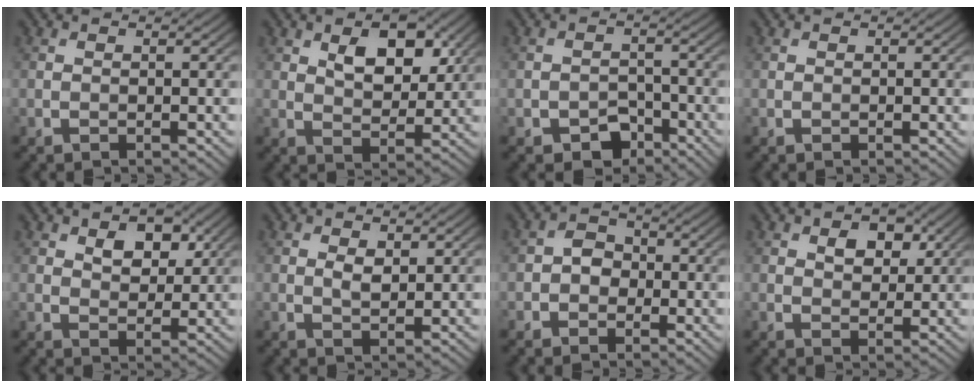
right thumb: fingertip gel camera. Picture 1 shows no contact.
{"total": 6.7, "force": [2.8, 3.6, 4.9], "torque": [-0.082, -0.005, 0.044]}
{"total": 3.9, "force": [-2.6, 2.4, 1.7], "torque": [-0.026, -0.002, -0.047]}
{"total": 0.0}
{"total": 4.5, "force": [2.1, 2.7, 2.9], "torque": [-0.049, -0.004, 0.033]}
{"total": 2.1, "force": [0.7, 1.0, 1.7], "torque": [-0.035, -0.005, 0.014]}
{"total": 2.8, "force": [-0.9, 2.3, 1.3], "torque": [-0.013, 0.006, -0.030]}
{"total": 3.6, "force": [1.6, 2.3, 2.3], "torque": [-0.042, -0.002, 0.025]}